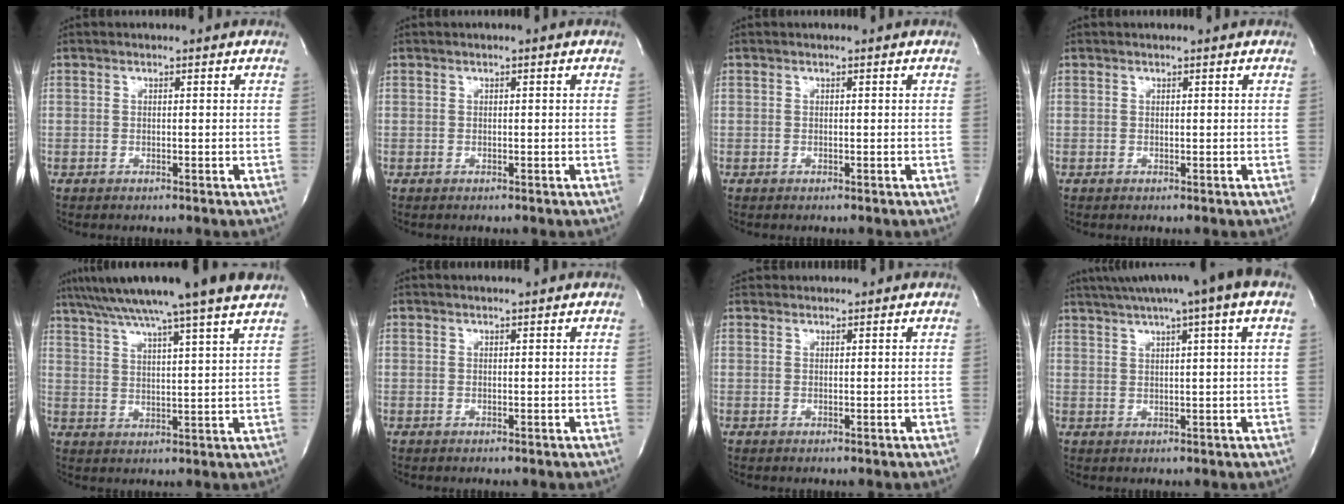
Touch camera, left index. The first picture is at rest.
{"total": 0.0}
{"total": 0.0}
{"total": 0.0}
{"total": 18.2, "force": [15.2, -1.4, 9.8], "torque": [-0.171, 0.010, 0.218]}
{"total": 1.8, "force": [1.7, -0.3, 0.5], "torque": [-0.003, 0.008, 0.024]}
{"total": 2.7, "force": [2.6, 0.6, 0.2], "torque": [-0.004, 0.029, 0.046]}
{"total": 12.3, "force": [8.2, -0.2, 9.2], "torque": [-0.153, 0.038, 0.108]}